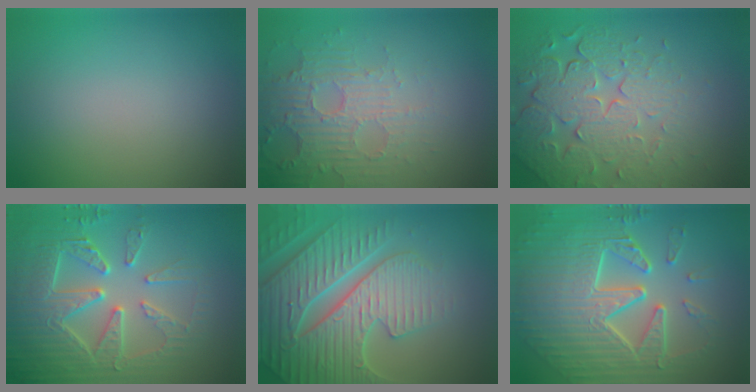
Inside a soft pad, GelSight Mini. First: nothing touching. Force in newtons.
{"total": 4.6, "press": 3.4, "slide": 3.2}
{"total": 7.9, "press": 5.6, "slide": 5.5}
{"total": 7.5, "press": 6.1, "slide": 4.3}
{"total": 7.6, "press": 7.4, "slide": 1.7}
{"total": 10.0, "press": 6.8, "slide": 7.3}